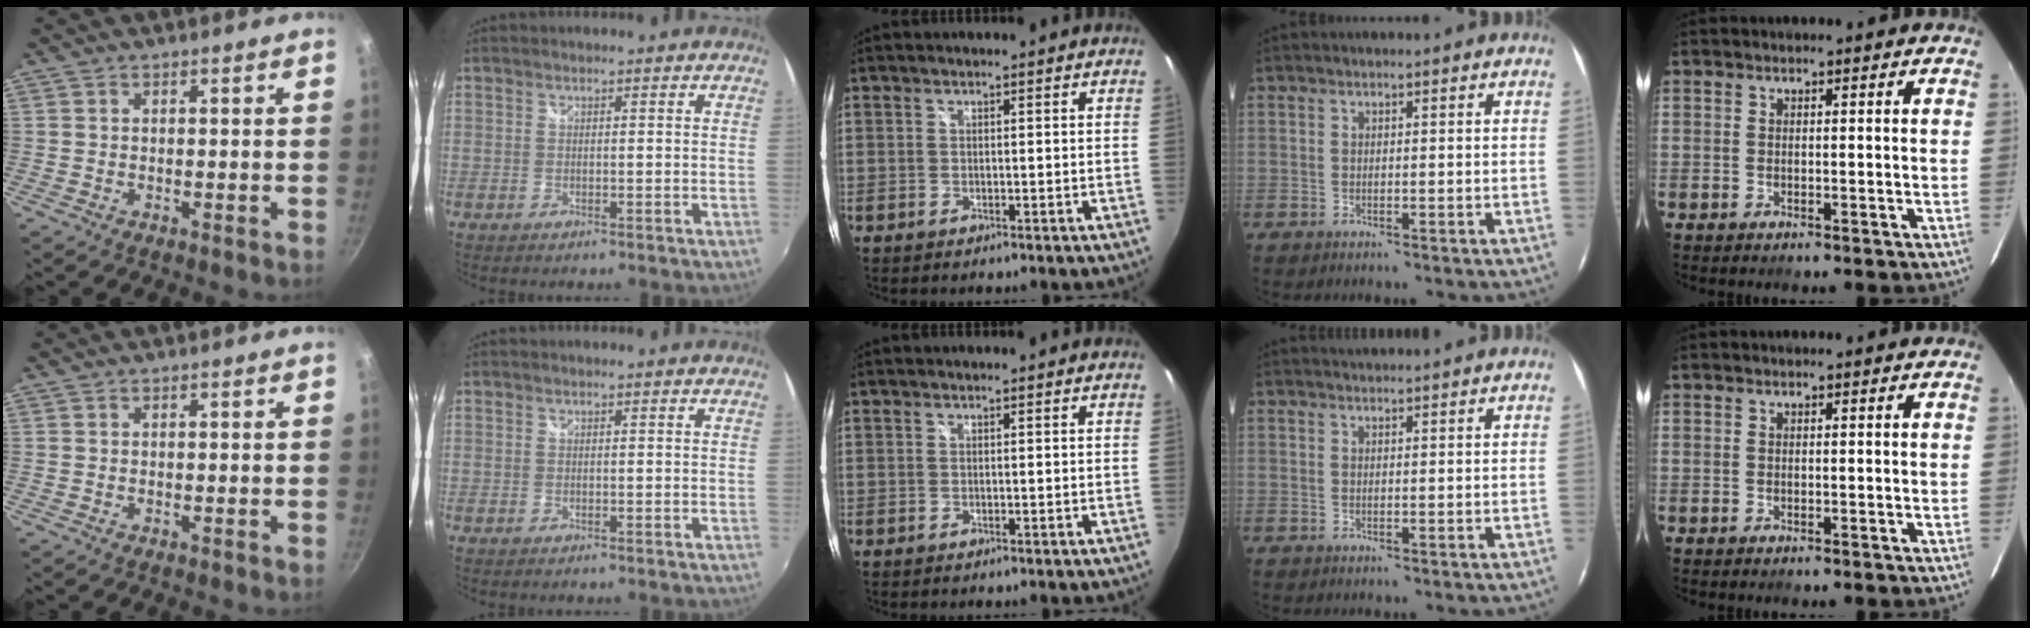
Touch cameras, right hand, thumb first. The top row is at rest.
{"ring": {"total": 1.4, "force": [1.4, -0.1, 0.2], "torque": [-0.009, 0.000, 0.021]}}